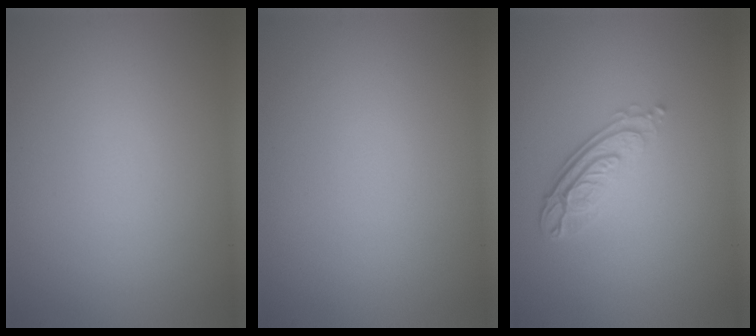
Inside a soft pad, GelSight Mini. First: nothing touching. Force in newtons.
{"total": 0.0}
{"total": 4.0, "press": 2.9, "slide": 2.8}